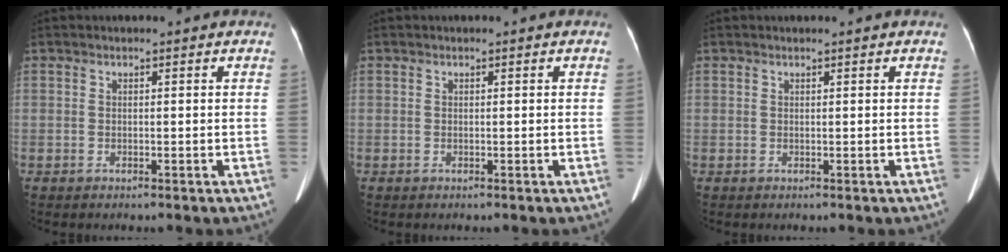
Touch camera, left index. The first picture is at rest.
{"total": 0.0}
{"total": 0.7, "force": [0.7, 0.0, 0.2], "torque": [-0.007, 0.008, 0.011]}